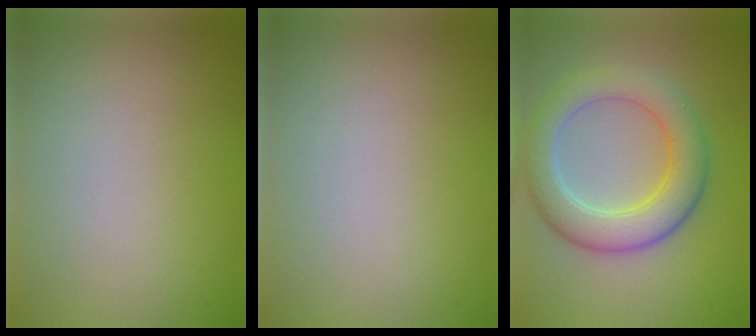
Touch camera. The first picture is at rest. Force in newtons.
{"total": 0.0}
{"total": 6.0, "press": 6.0, "slide": 0.2}